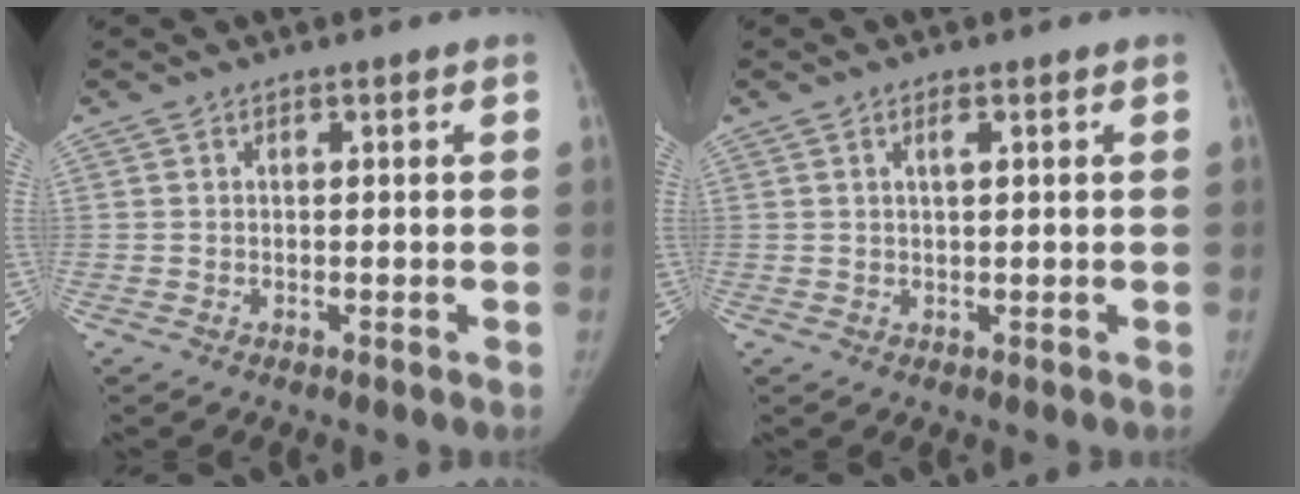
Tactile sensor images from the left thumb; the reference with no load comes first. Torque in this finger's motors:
{"motor_torque": [-0.22, -0.09, -0.23, 0.13, -0.03]}